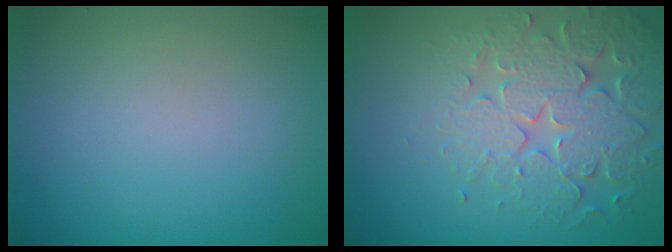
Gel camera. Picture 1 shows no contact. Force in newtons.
{"total": 5.1, "press": 5.0, "slide": 1.0}